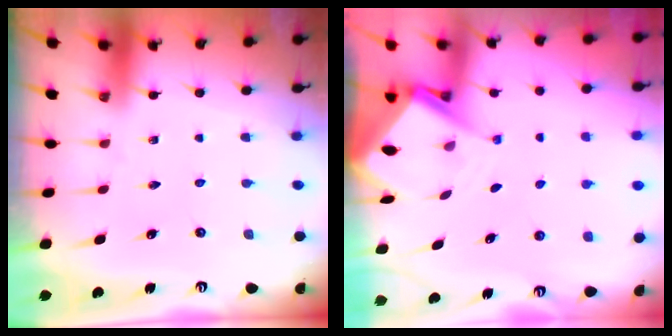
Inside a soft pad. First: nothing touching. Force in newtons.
{"total": 6.0, "press": 6.0, "slide": 0.7}